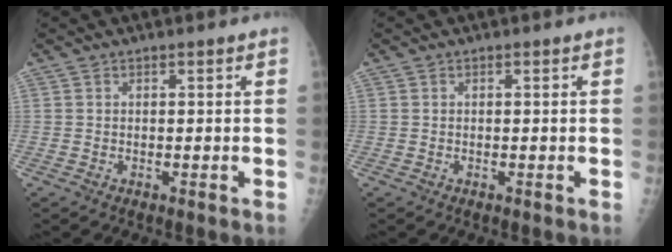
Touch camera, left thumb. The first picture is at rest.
{"total": 0.0}